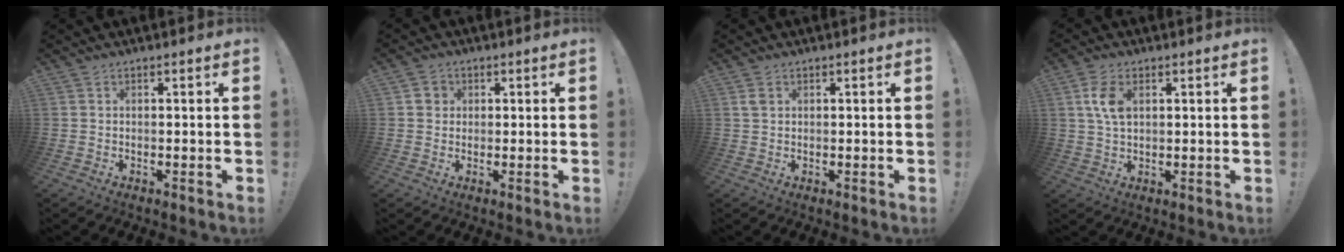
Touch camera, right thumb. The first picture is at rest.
{"total": 3.1, "force": [0.7, 2.9, 0.8], "torque": [-0.009, 0.004, 0.012]}
{"total": 1.9, "force": [0.8, 1.3, 1.1], "torque": [-0.022, 0.004, 0.015]}
{"total": 7.0, "force": [2.1, 4.2, 5.3], "torque": [-0.104, -0.003, 0.034]}